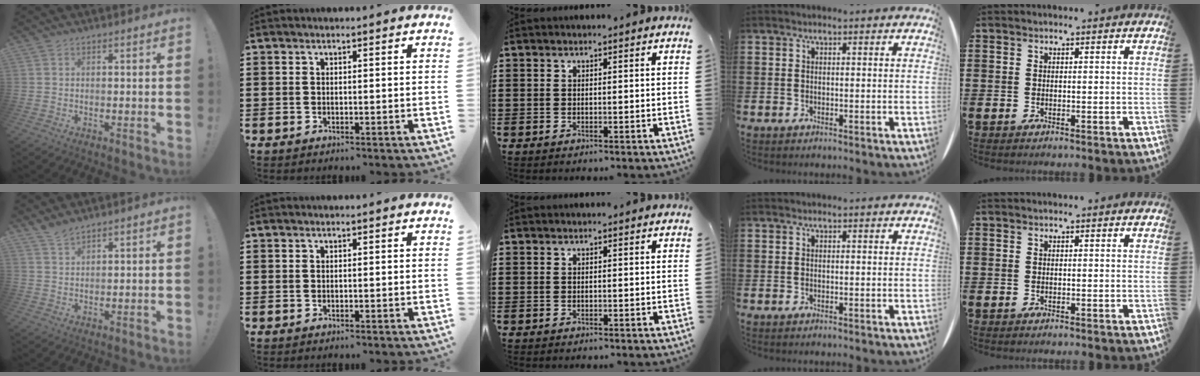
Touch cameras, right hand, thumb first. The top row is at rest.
{"thumb": {"total": 3.1, "force": [2.8, 0.4, 1.2], "torque": [-0.023, -0.018, 0.051]}}